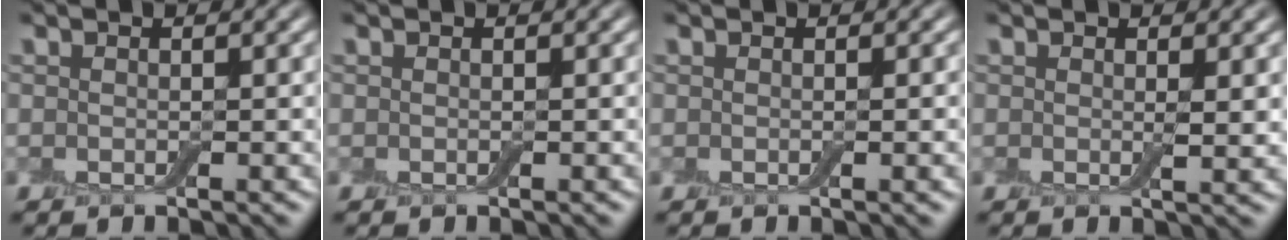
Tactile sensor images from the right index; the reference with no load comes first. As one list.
[{"total": 0.0}, {"total": 0.9, "force": [-0.1, 0.1, 0.9], "torque": [-0.011, -0.001, -0.001]}, {"total": 1.3, "force": [0.3, 0.2, 1.3], "torque": [-0.018, -0.005, 0.003]}]